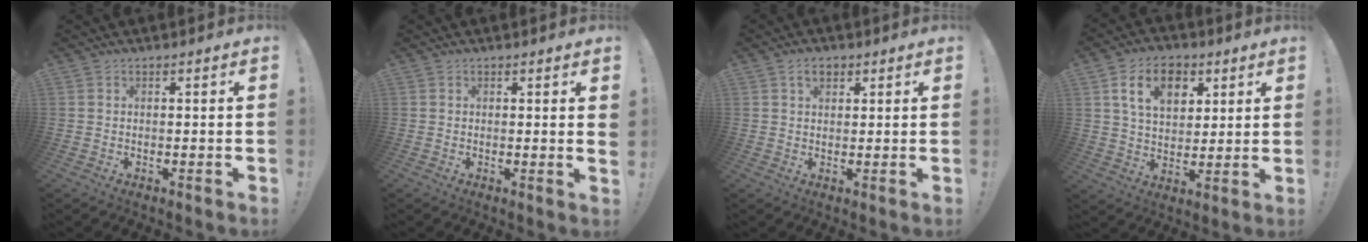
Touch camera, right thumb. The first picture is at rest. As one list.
[{"total": 1.4, "force": [0.8, -0.3, 1.1], "torque": [-0.011, -0.006, 0.011]}, {"total": 3.8, "force": [2.0, 2.4, 2.2], "torque": [-0.031, 0.000, 0.035]}, {"total": 13.1, "force": [5.6, 8.9, 7.8], "torque": [-0.130, -0.005, 0.107]}]